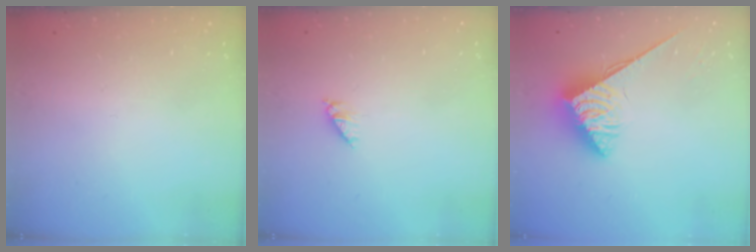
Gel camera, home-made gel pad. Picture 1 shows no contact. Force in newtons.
{"total": 2.8, "press": 2.8, "slide": 0.5}
{"total": 5.6, "press": 5.5, "slide": 0.5}